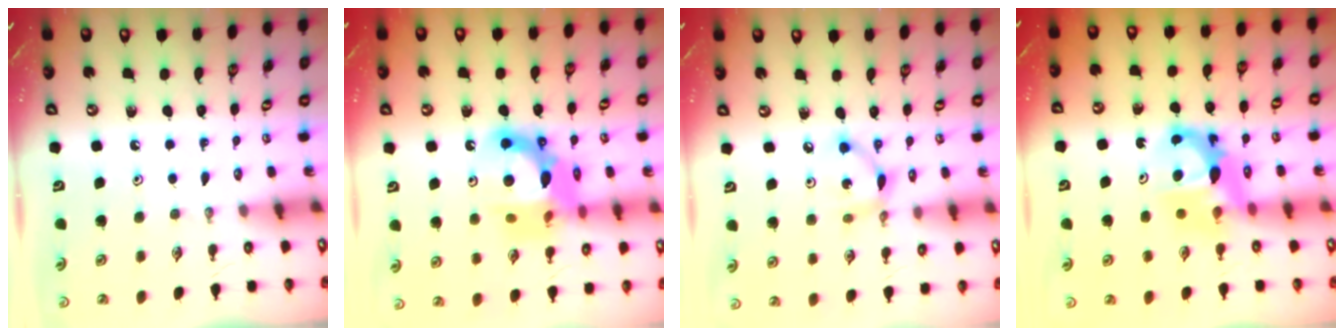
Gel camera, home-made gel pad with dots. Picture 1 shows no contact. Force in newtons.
{"total": 16.8, "press": 16.7, "slide": 1.7}
{"total": 6.7, "press": 6.7, "slide": 0.3}
{"total": 7.9, "press": 7.9, "slide": 0.5}